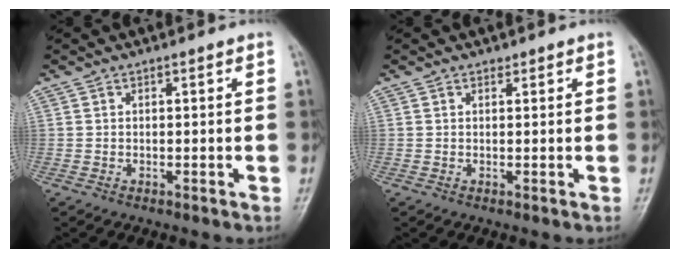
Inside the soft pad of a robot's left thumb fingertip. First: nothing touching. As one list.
[{"total": 0.7, "force": [0.5, 0.4, 0.1], "torque": [0.002, -0.004, 0.006]}]